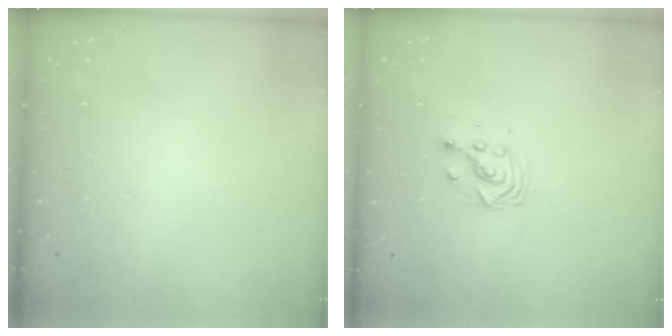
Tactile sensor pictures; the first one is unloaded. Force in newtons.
{"total": 3.4, "press": 3.4, "slide": 0.2}